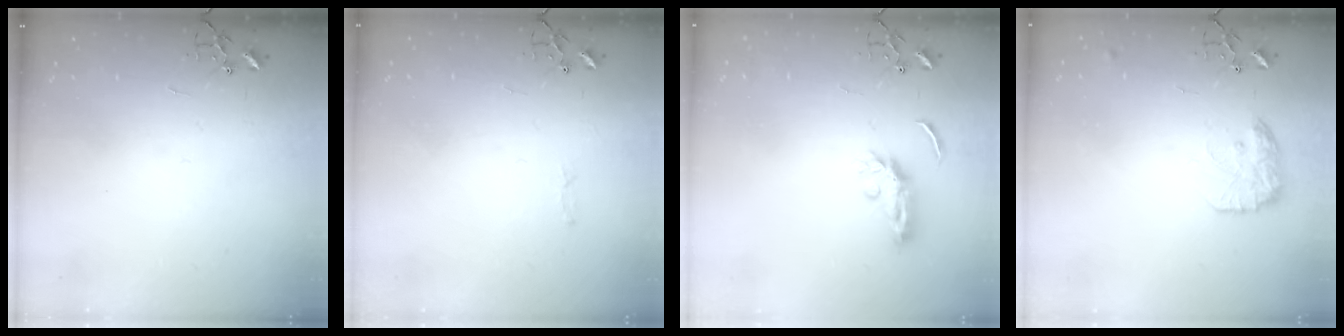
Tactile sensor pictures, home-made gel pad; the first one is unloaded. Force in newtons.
{"total": 2.8, "press": 2.8, "slide": 0.4}
{"total": 5.6, "press": 5.6, "slide": 0.5}
{"total": 13.1, "press": 13.0, "slide": 0.7}